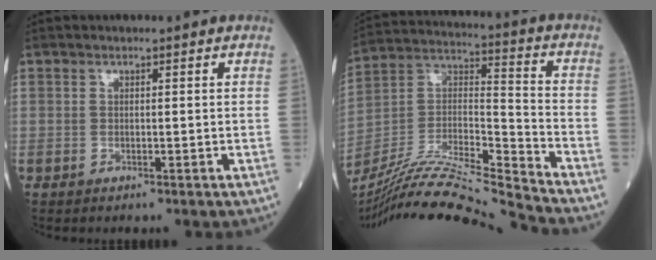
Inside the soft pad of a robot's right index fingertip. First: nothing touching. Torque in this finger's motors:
{"motor_torque": [-0.31, -0.48, 0.19, 0.11]}